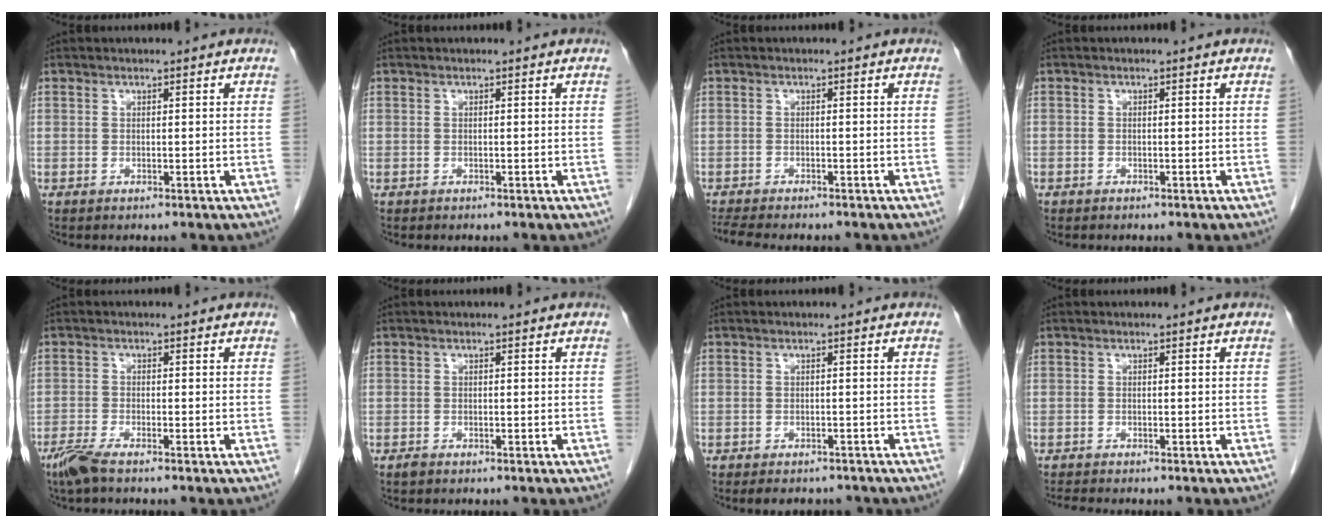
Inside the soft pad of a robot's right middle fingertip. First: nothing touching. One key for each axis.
{"total": 0.0}
{"total": 7.7, "fx": -6.8, "fy": 1.6, "fz": 3.3, "tx": -0.053, "ty": -0.008, "tz": -0.100}
{"total": 0.5, "fx": -0.4, "fy": 0.3, "fz": 0.1, "tx": -0.005, "ty": 0.002, "tz": -0.008}
{"total": 3.4, "fx": -2.6, "fy": 0.4, "fz": 2.1, "tx": -0.050, "ty": -0.007, "tz": -0.055}
{"total": 0.7, "fx": -0.6, "fy": 0.3, "fz": 0.3, "tx": -0.009, "ty": 0.000, "tz": -0.011}
{"total": 5.1, "fx": -4.4, "fy": 2.1, "fz": 1.3, "tx": -0.009, "ty": 0.003, "tz": -0.054}
{"total": 1.8, "fx": -1.7, "fy": 0.0, "fz": 0.6, "tx": -0.014, "ty": -0.006, "tz": -0.027}